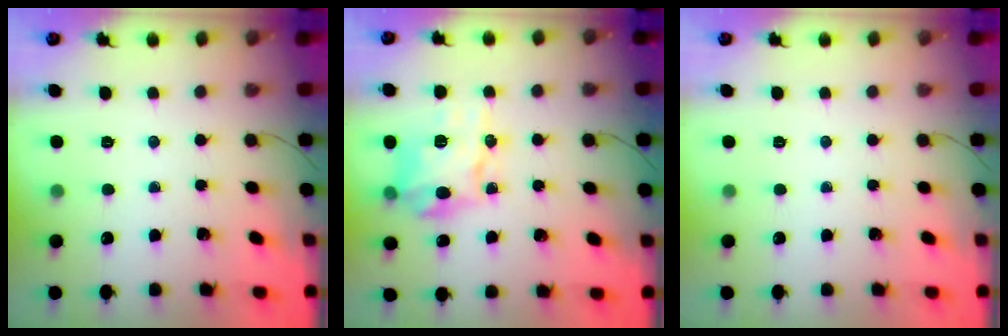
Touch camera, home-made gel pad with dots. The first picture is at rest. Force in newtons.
{"total": 13.3, "press": 13.3, "slide": 1.1}
{"total": 0.0}